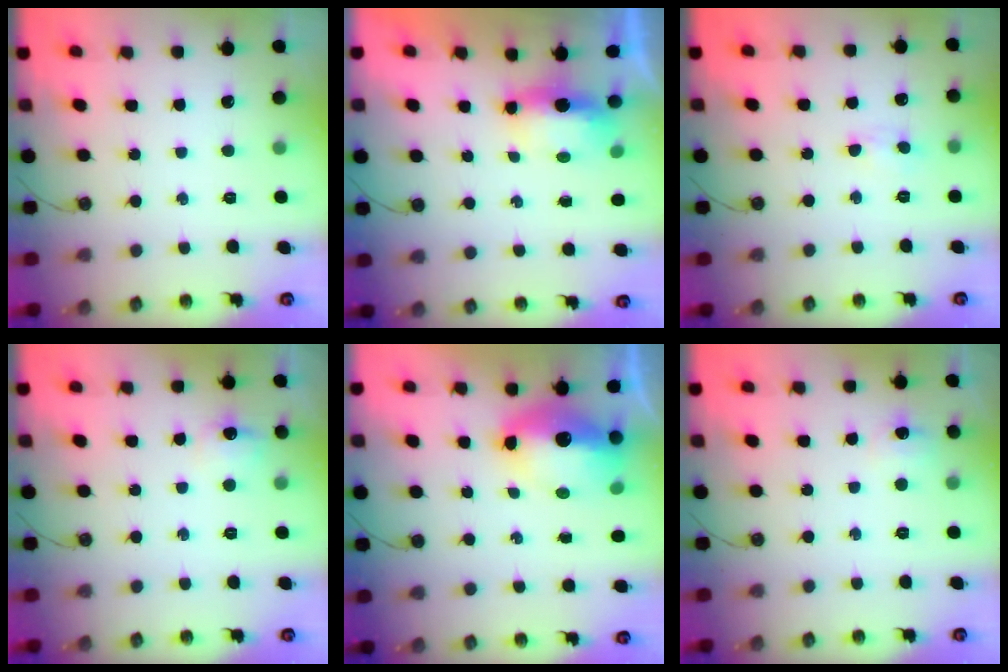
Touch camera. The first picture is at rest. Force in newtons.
{"total": 6.1, "press": 6.0, "slide": 1.0}
{"total": 4.6, "press": 4.6, "slide": 0.7}
{"total": 7.3, "press": 7.2, "slide": 1.0}
{"total": 11.6, "press": 11.6, "slide": 1.3}
{"total": 6.0, "press": 5.9, "slide": 0.9}